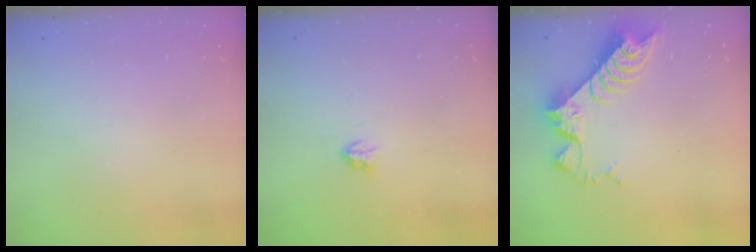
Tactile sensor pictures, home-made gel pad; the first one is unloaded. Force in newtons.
{"total": 2.9, "press": 2.9, "slide": 0.5}
{"total": 8.5, "press": 8.5, "slide": 0.8}